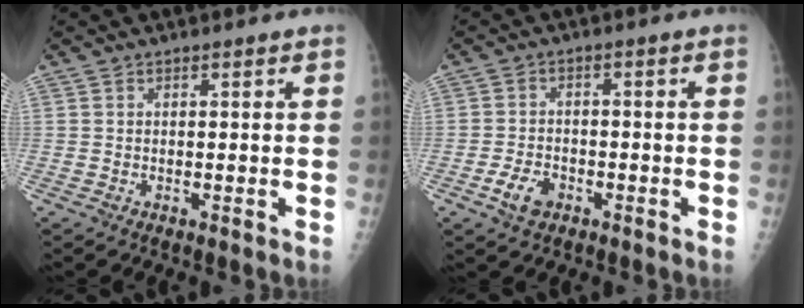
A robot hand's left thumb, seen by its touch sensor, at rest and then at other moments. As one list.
[{"total": 4.6, "force": [-2.4, 2.9, 2.6], "torque": [-0.044, 0.015, -0.041]}]